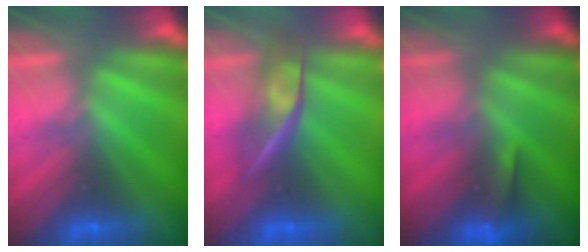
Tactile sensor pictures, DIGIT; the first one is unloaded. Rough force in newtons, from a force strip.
{"total": 2.3}
{"total": 4.8}